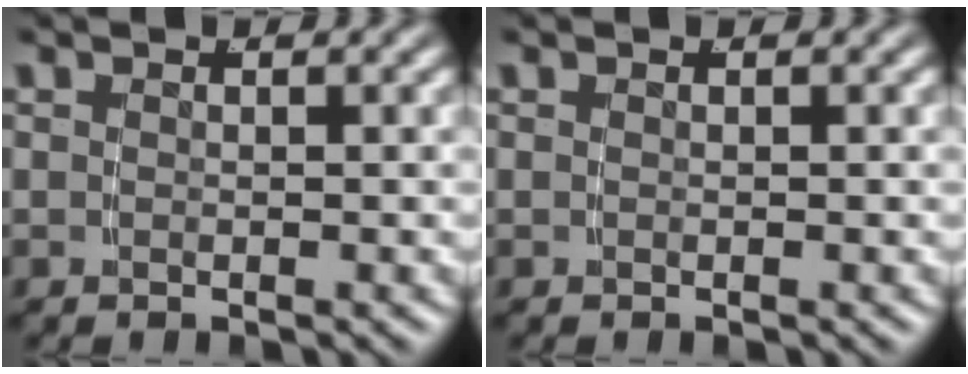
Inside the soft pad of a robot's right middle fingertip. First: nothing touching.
{"total": 0.0}